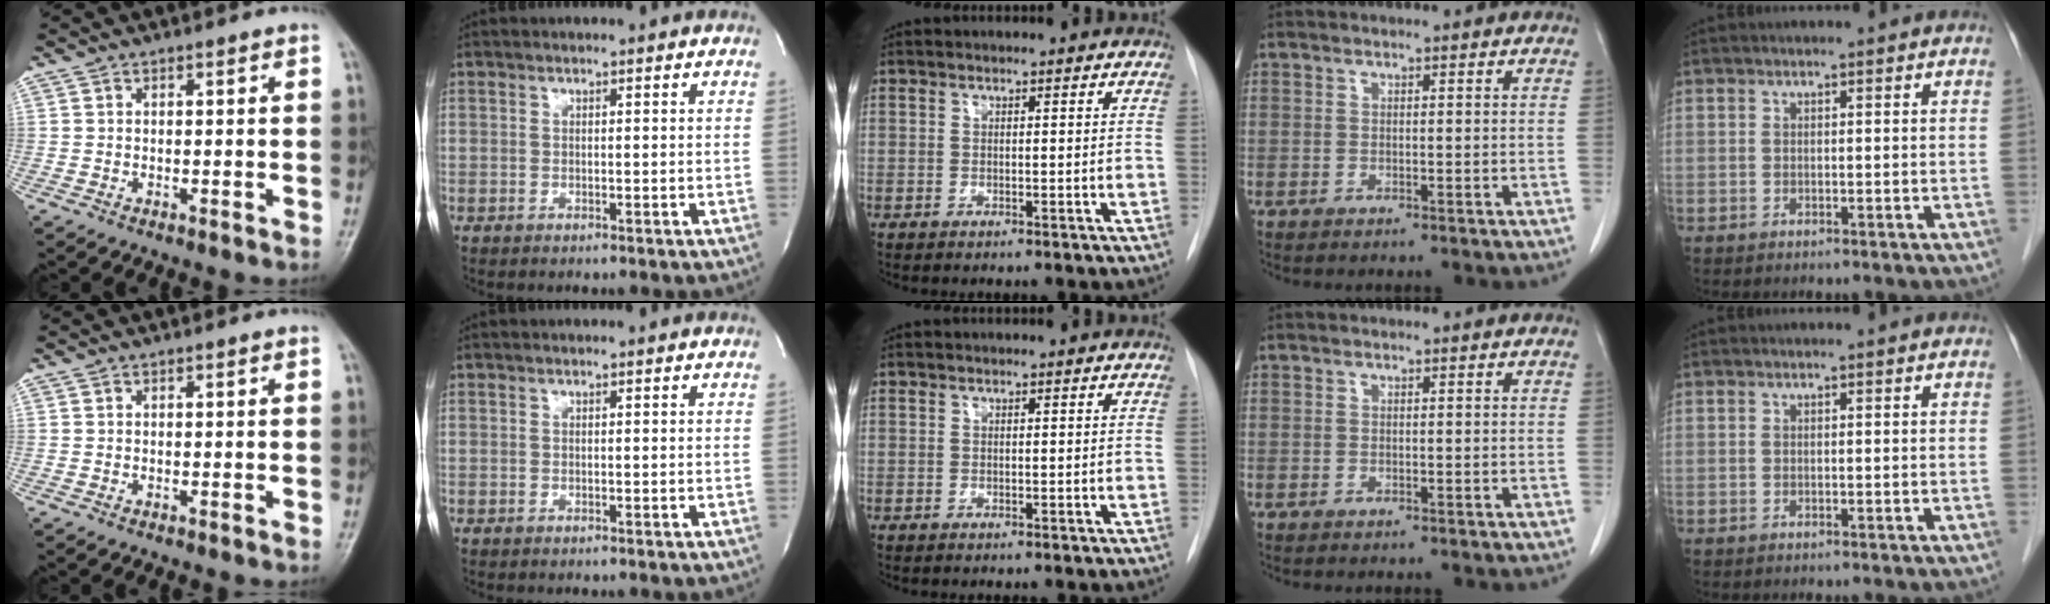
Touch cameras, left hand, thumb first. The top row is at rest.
{}